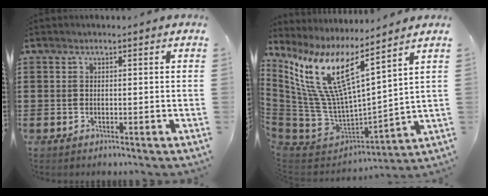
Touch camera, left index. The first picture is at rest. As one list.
[{"total": 12.8, "force": [7.1, 3.7, 10.0], "torque": [-0.244, -0.060, 0.116]}]